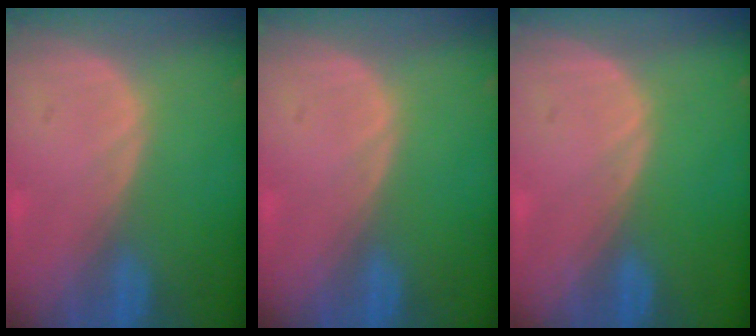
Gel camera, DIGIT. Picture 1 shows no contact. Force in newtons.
{"total": 0.0}
{"total": 0.0}